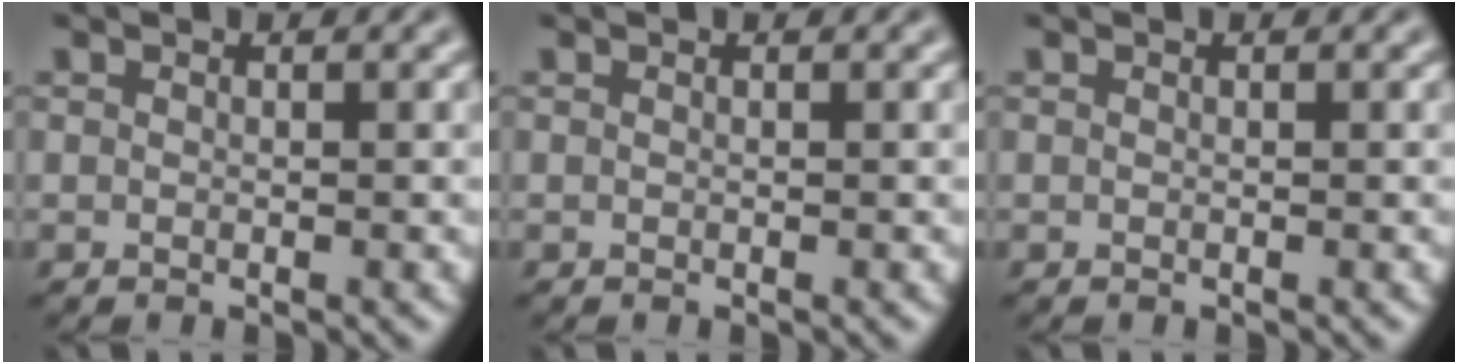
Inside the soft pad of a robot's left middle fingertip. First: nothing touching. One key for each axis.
{"total": 0.0}
{"total": 0.0}